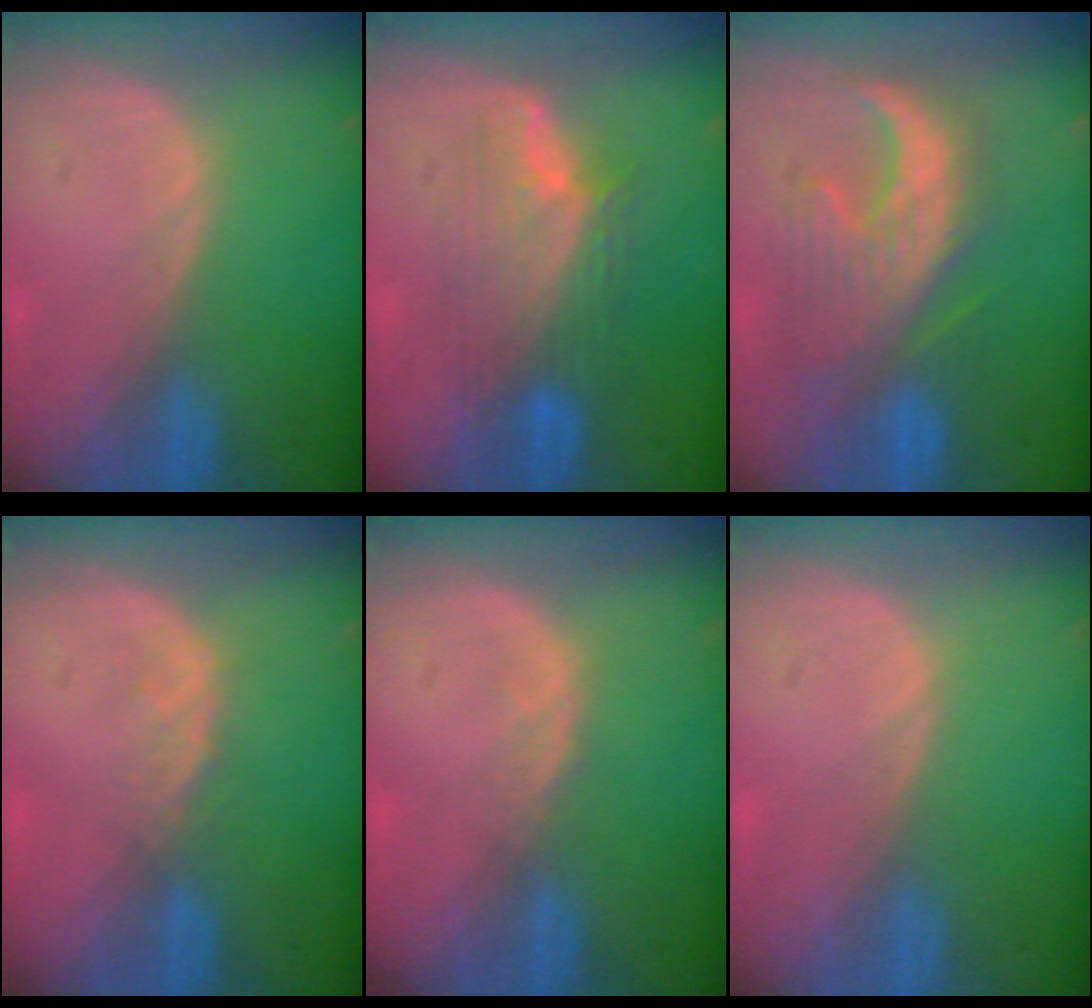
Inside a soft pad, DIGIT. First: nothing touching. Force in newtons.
{"total": 7.6, "press": 7.4, "slide": 1.5}
{"total": 10.0, "press": 9.8, "slide": 1.9}
{"total": 1.9, "press": 1.9, "slide": 0.3}
{"total": 1.1, "press": 1.1, "slide": 0.2}
{"total": 0.0}